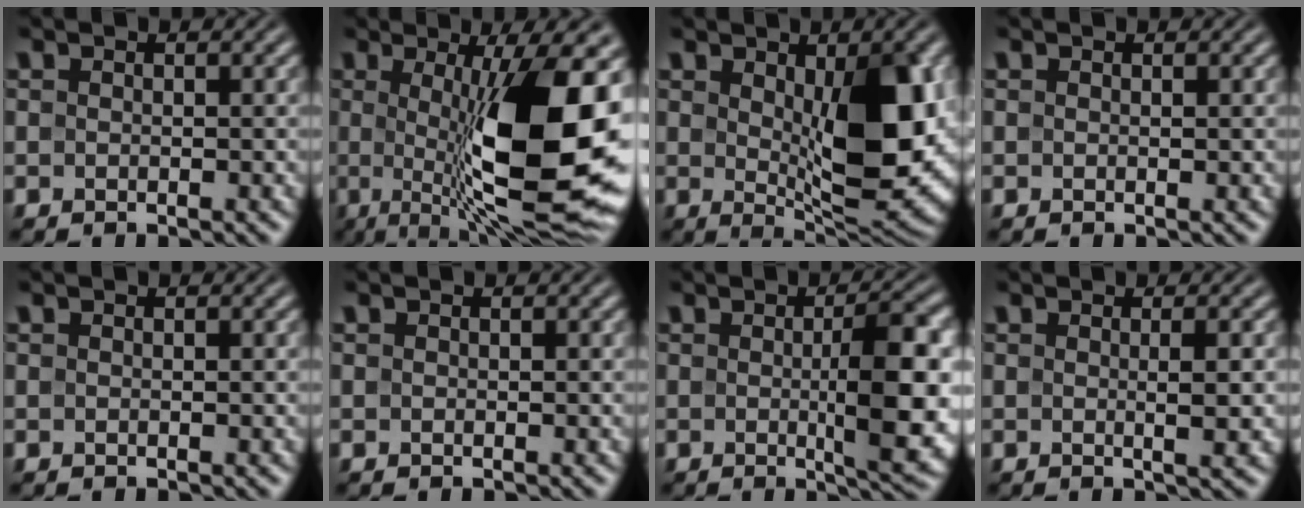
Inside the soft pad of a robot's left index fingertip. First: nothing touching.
{"total": 13.5, "force": [0.0, 3.5, 13.1], "torque": [-0.178, -0.011, -0.002]}
{"total": 11.5, "force": [0.6, 5.0, 10.4], "torque": [-0.144, -0.017, 0.024]}
{"total": 0.0}
{"total": 0.0}
{"total": 0.0}
{"total": 7.1, "force": [-0.1, 1.5, 6.9], "torque": [-0.094, -0.004, 0.002]}
{"total": 2.0, "force": [0.1, 0.4, 1.9], "torque": [-0.027, 0.001, -0.003]}